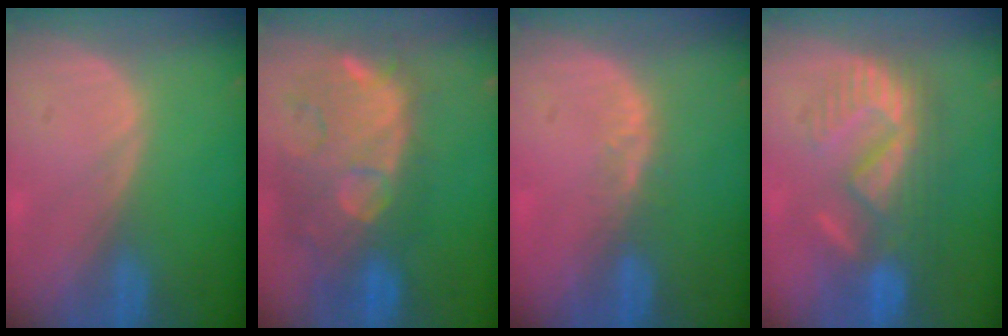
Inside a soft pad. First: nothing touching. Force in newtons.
{"total": 12.2, "press": 11.0, "slide": 5.4}
{"total": 2.4, "press": 1.8, "slide": 1.5}
{"total": 9.1, "press": 8.9, "slide": 1.9}